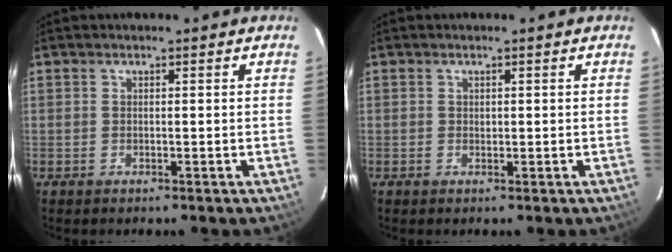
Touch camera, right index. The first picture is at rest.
{"total": 0.5, "force": [0.2, 0.5, 0.1], "torque": [-0.001, 0.001, 0.004]}